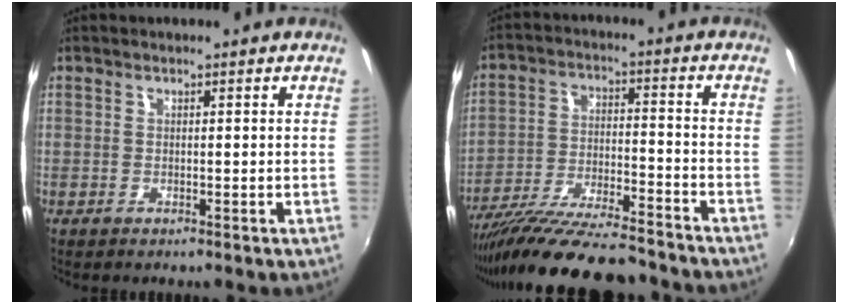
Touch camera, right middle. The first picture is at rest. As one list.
[{"total": 20.7, "force": [-17.9, 3.3, 9.7], "torque": [-0.185, -0.044, -0.282]}]